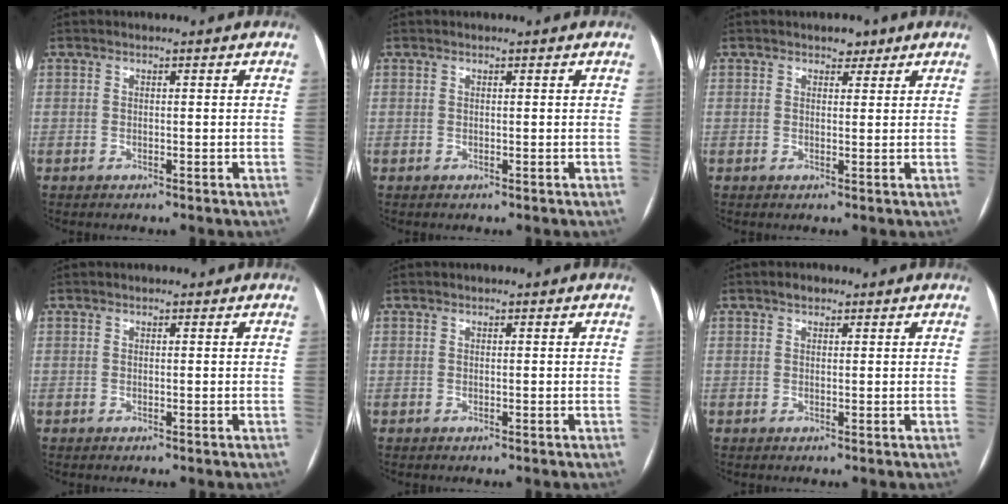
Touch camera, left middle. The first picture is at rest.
{"total": 0.0}
{"total": 2.2, "force": [1.5, 1.3, 0.9], "torque": [-0.008, 0.003, 0.019]}
{"total": 0.0}
{"total": 0.0}
{"total": 1.3, "force": [0.9, 0.8, 0.6], "torque": [-0.011, 0.008, 0.013]}